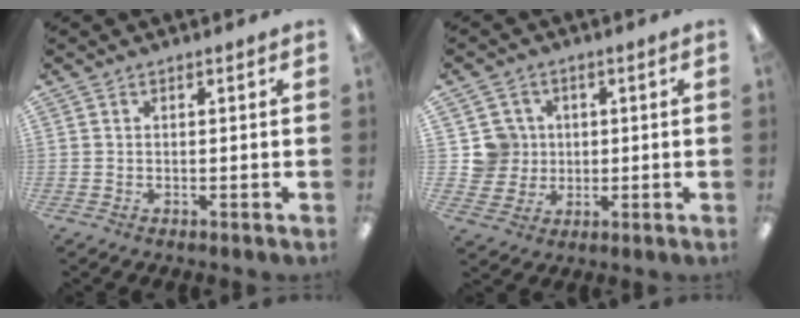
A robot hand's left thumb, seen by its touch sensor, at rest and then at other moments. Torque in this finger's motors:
{"motor_torque": [-0.28, 0.26, -0.15, 0.13, -0.01]}